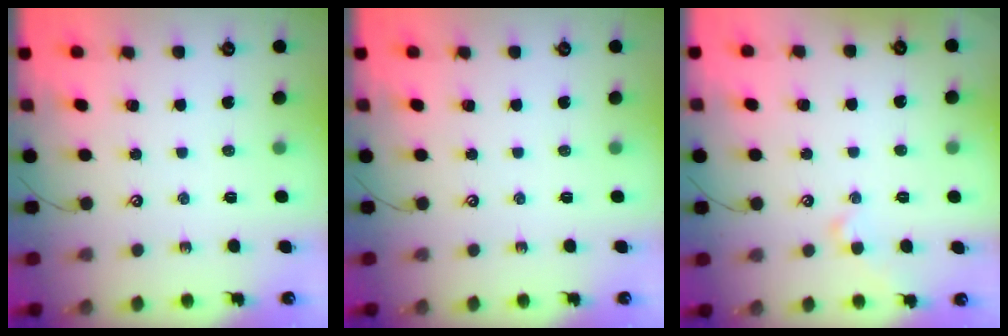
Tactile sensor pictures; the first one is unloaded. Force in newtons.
{"total": 0.0}
{"total": 1.4, "press": 1.4, "slide": 0.1}